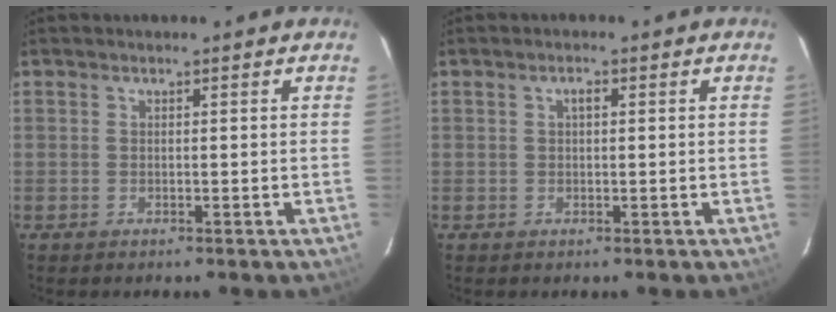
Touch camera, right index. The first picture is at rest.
{"total": 1.3, "force": [0.3, 0.6, 1.0], "torque": [-0.018, 0.007, 0.004]}